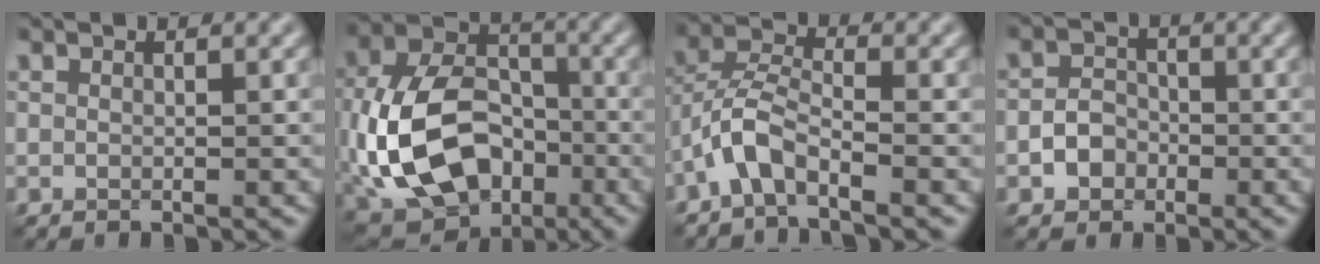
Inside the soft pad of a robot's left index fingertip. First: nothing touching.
{"total": 13.9, "force": [-3.3, 9.8, 9.3], "torque": [-0.198, -0.014, -0.059]}
{"total": 3.7, "force": [-2.5, 1.1, 2.5], "torque": [-0.055, 0.014, -0.059]}
{"total": 2.5, "force": [-1.3, 1.9, 1.0], "torque": [-0.012, 0.006, -0.026]}